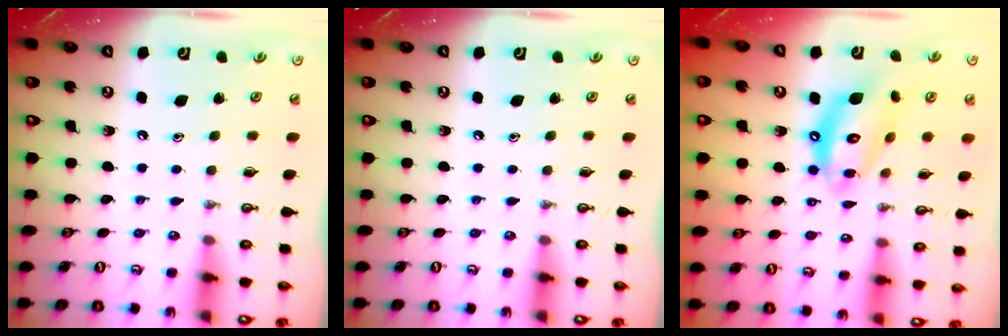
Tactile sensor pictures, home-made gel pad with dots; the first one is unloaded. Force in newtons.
{"total": 0.0}
{"total": 12.2, "press": 12.1, "slide": 1.1}